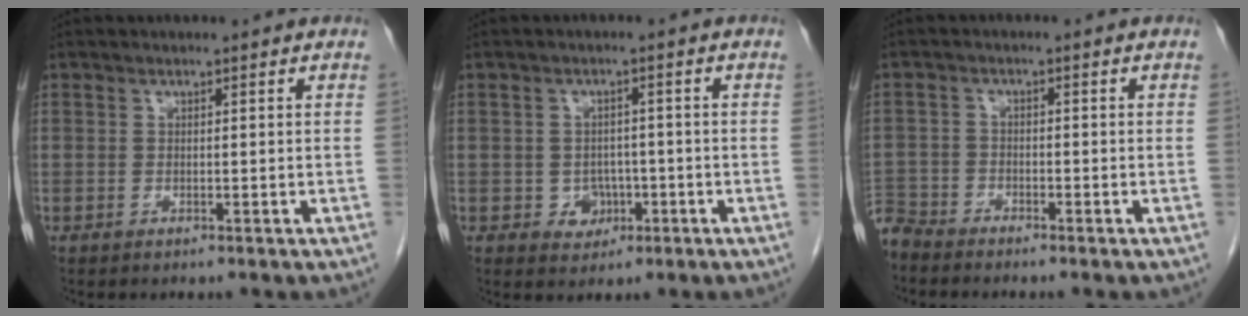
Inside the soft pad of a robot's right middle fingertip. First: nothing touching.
{"total": 3.4, "force": [-1.1, 2.9, 1.4], "torque": [-0.013, 0.006, -0.007]}
{"total": 3.8, "force": [-3.8, 0.5, -0.1], "torque": [0.008, -0.011, -0.075]}